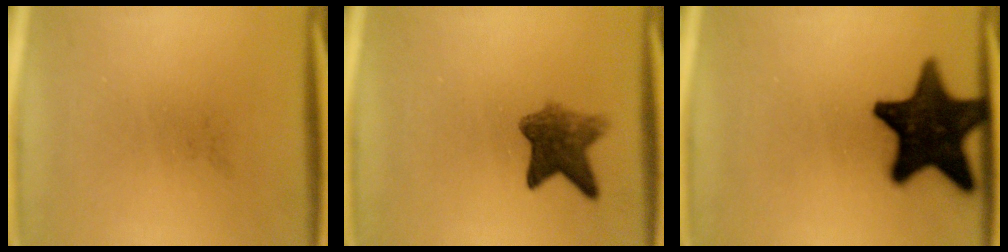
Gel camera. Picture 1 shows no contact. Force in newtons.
{"total": 6.1}
{"total": 18.0}